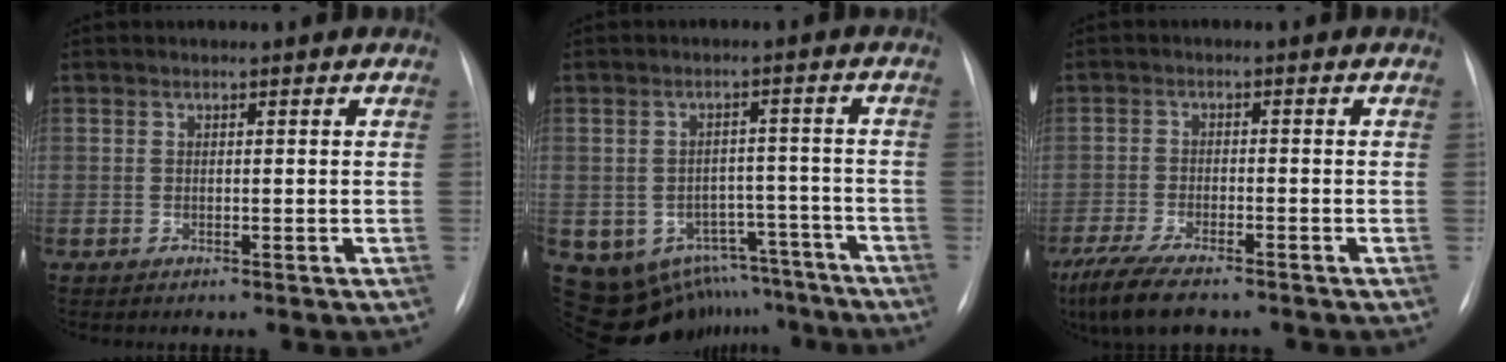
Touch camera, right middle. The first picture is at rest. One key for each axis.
{"total": 12.7, "fx": -8.7, "fy": 8.8, "fz": 3.0, "tx": -0.043, "ty": 0.048, "tz": -0.101}
{"total": 9.0, "fx": -6.9, "fy": 2.2, "fz": 5.4, "tx": -0.102, "ty": -0.023, "tz": -0.116}